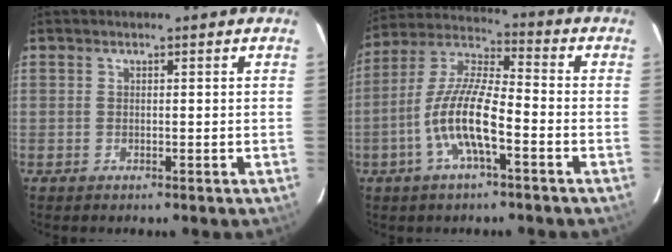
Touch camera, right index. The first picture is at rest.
{"total": 12.1, "force": [-4.7, 2.8, 10.8], "torque": [-0.224, 0.001, -0.092]}